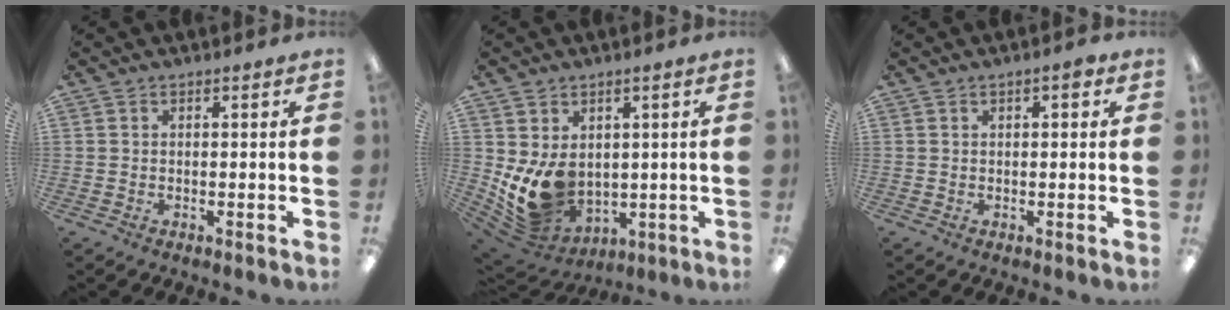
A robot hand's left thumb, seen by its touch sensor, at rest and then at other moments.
{"total": 11.1, "force": [0.7, 8.6, 6.9], "torque": [-0.136, -0.028, 0.021]}
{"total": 2.3, "force": [1.0, 1.0, 1.8], "torque": [-0.023, -0.003, 0.013]}